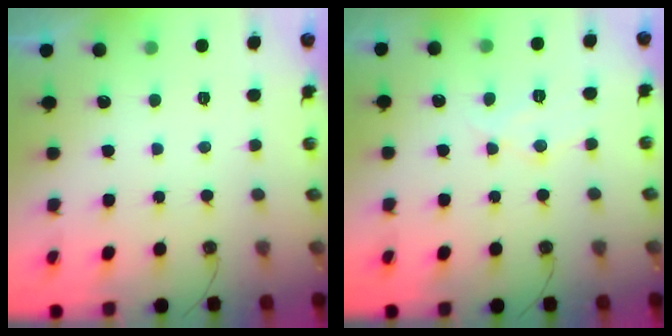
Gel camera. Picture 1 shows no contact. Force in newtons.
{"total": 8.9, "press": 8.9, "slide": 0.1}